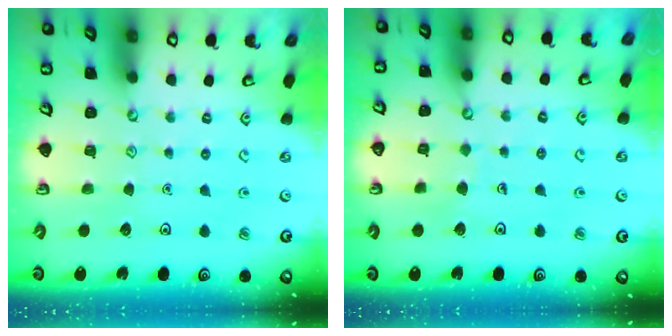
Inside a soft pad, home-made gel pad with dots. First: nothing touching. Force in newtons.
{"total": 3.9, "press": 3.9, "slide": 0.2}